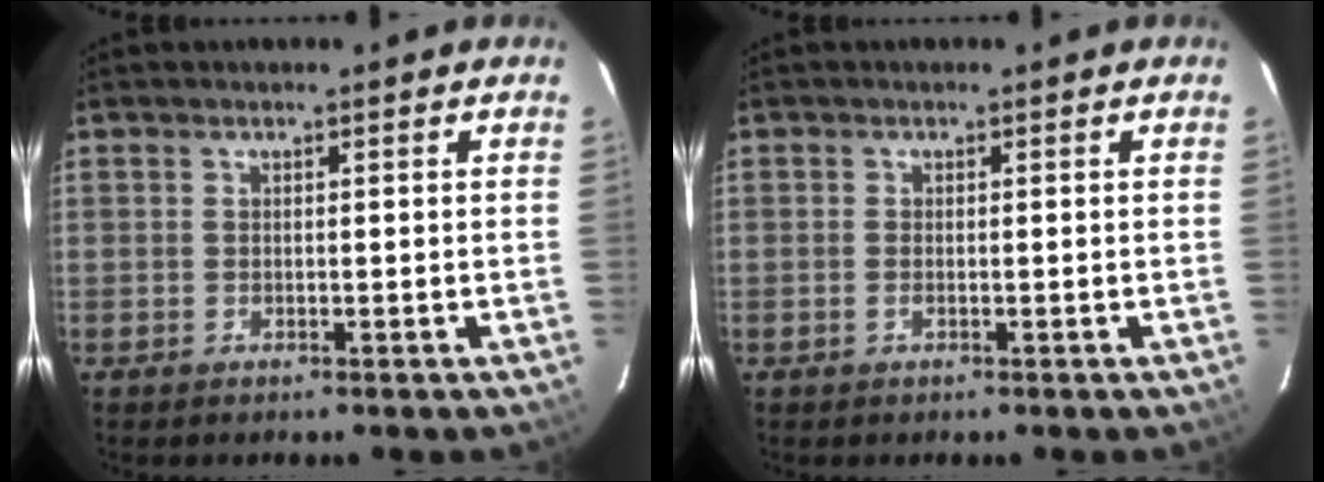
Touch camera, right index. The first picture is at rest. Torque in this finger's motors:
{"motor_torque": [0.07, 0.27, -0.05, 0.00]}